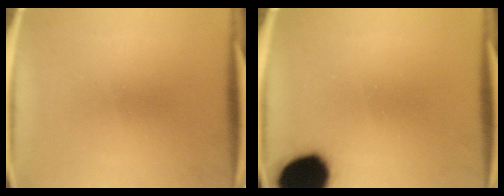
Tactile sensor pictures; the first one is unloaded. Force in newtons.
{"total": 18.6}